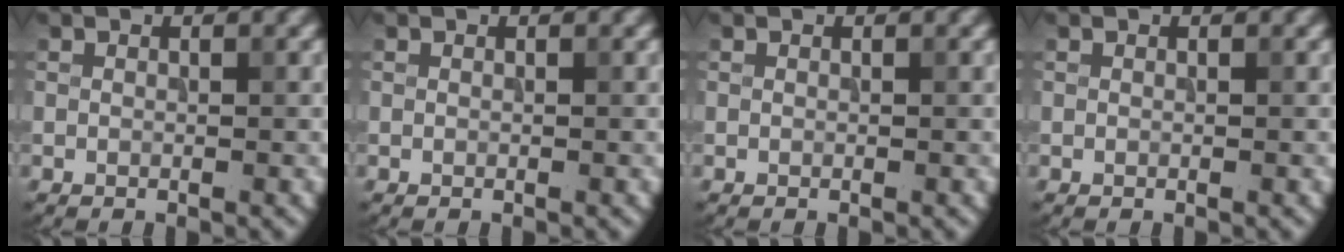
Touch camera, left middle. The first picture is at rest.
{"total": 0.0}
{"total": 0.0}
{"total": 0.0}